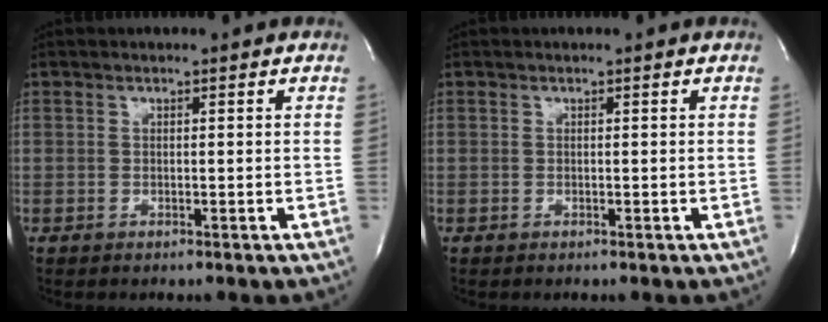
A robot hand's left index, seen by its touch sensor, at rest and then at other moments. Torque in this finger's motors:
{"motor_torque": [-0.02, 0.00, -0.01, 0.00]}